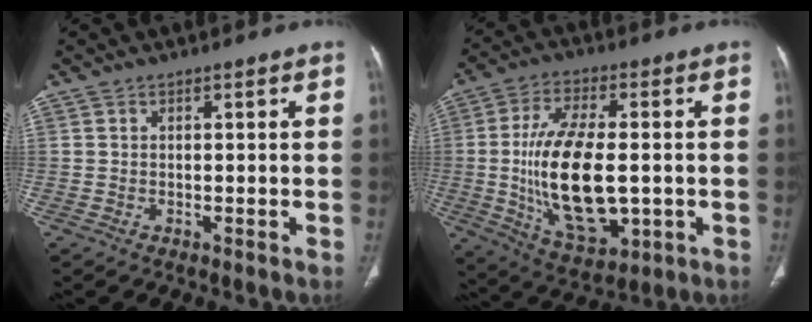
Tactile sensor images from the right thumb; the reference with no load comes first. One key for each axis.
{"total": 19.2, "fx": -1.3, "fy": 9.3, "fz": 16.7, "tx": -0.299, "ty": -0.007, "tz": -0.009}